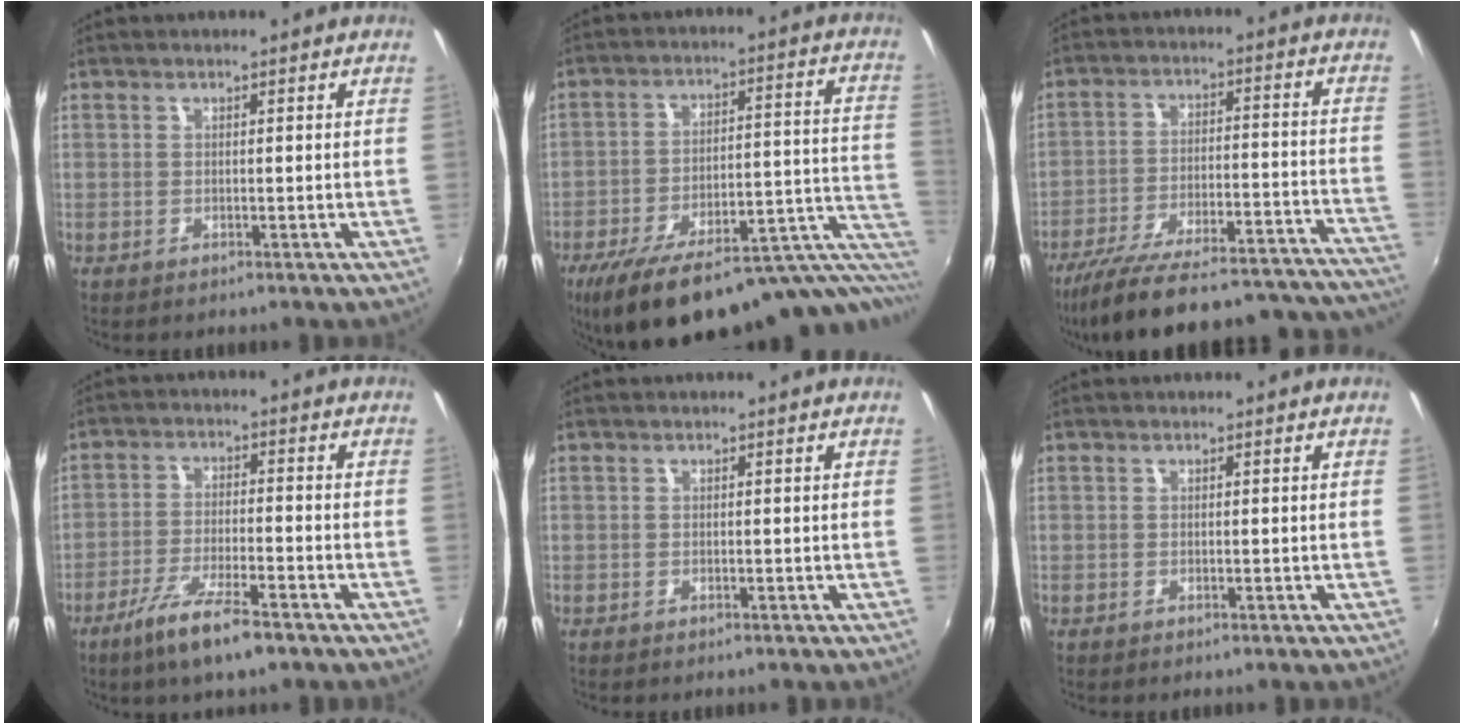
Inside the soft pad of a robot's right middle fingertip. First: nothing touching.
{"total": 25.1, "force": [-17.0, 7.0, 17.1], "torque": [-0.232, -0.035, -0.231]}
{"total": 34.3, "force": [-31.1, 5.5, 13.4], "torque": [-0.215, -0.030, -0.415]}
{"total": 9.0, "force": [-6.1, 1.0, 6.6], "torque": [-0.144, -0.017, -0.111]}
{"total": 0.0}
{"total": 0.0}